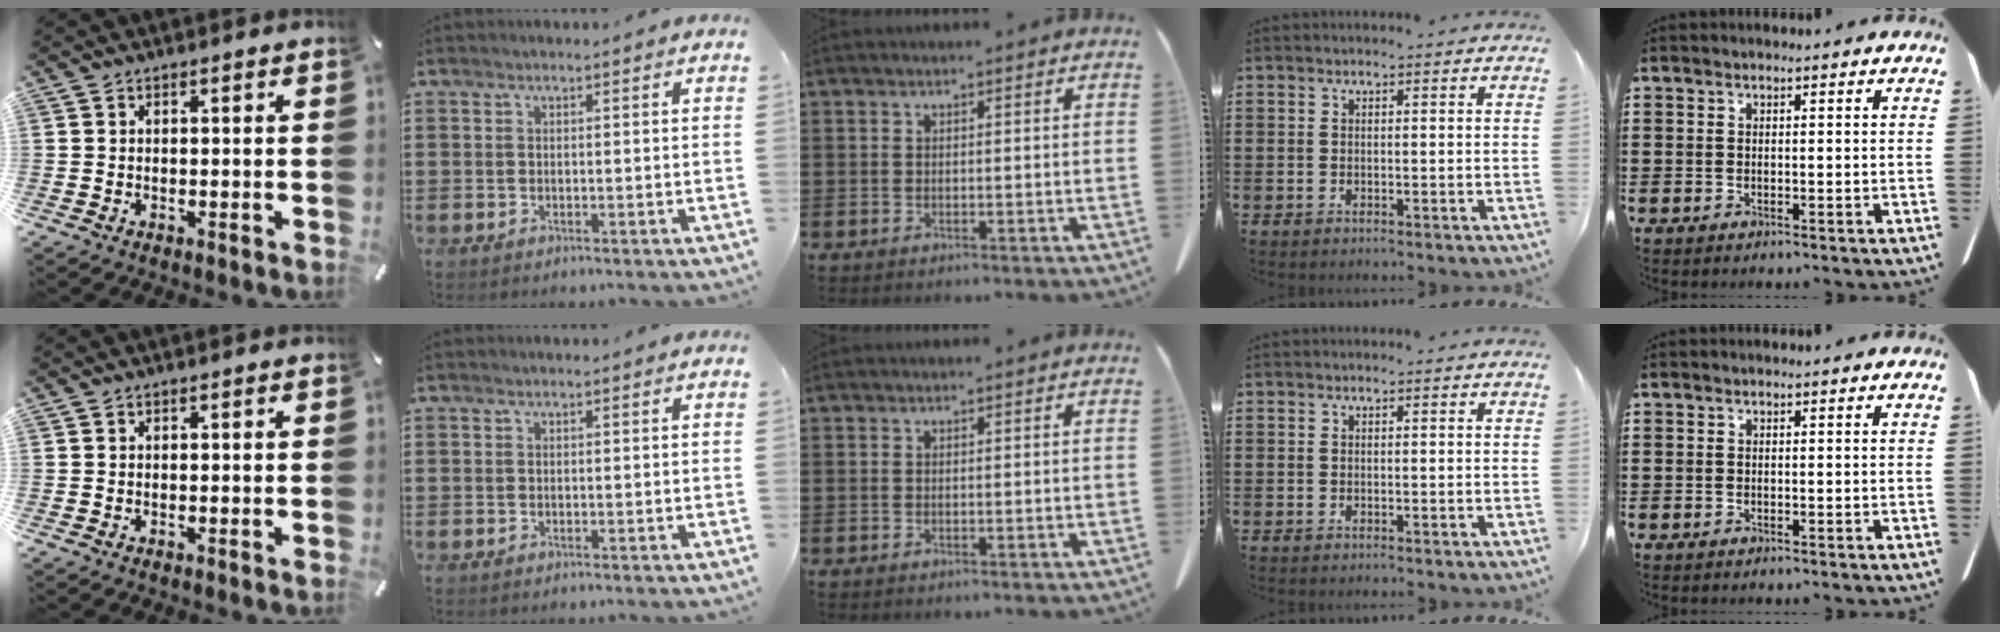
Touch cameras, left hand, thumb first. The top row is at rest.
{}